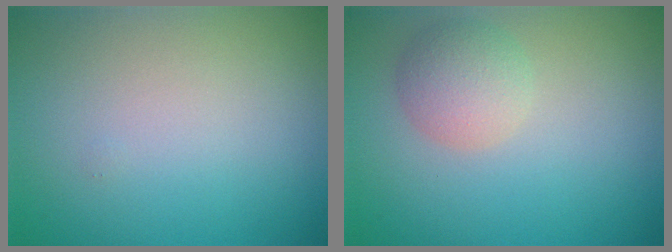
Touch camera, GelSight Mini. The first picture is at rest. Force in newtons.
{"total": 3.0, "press": 3.0, "slide": 0.1}